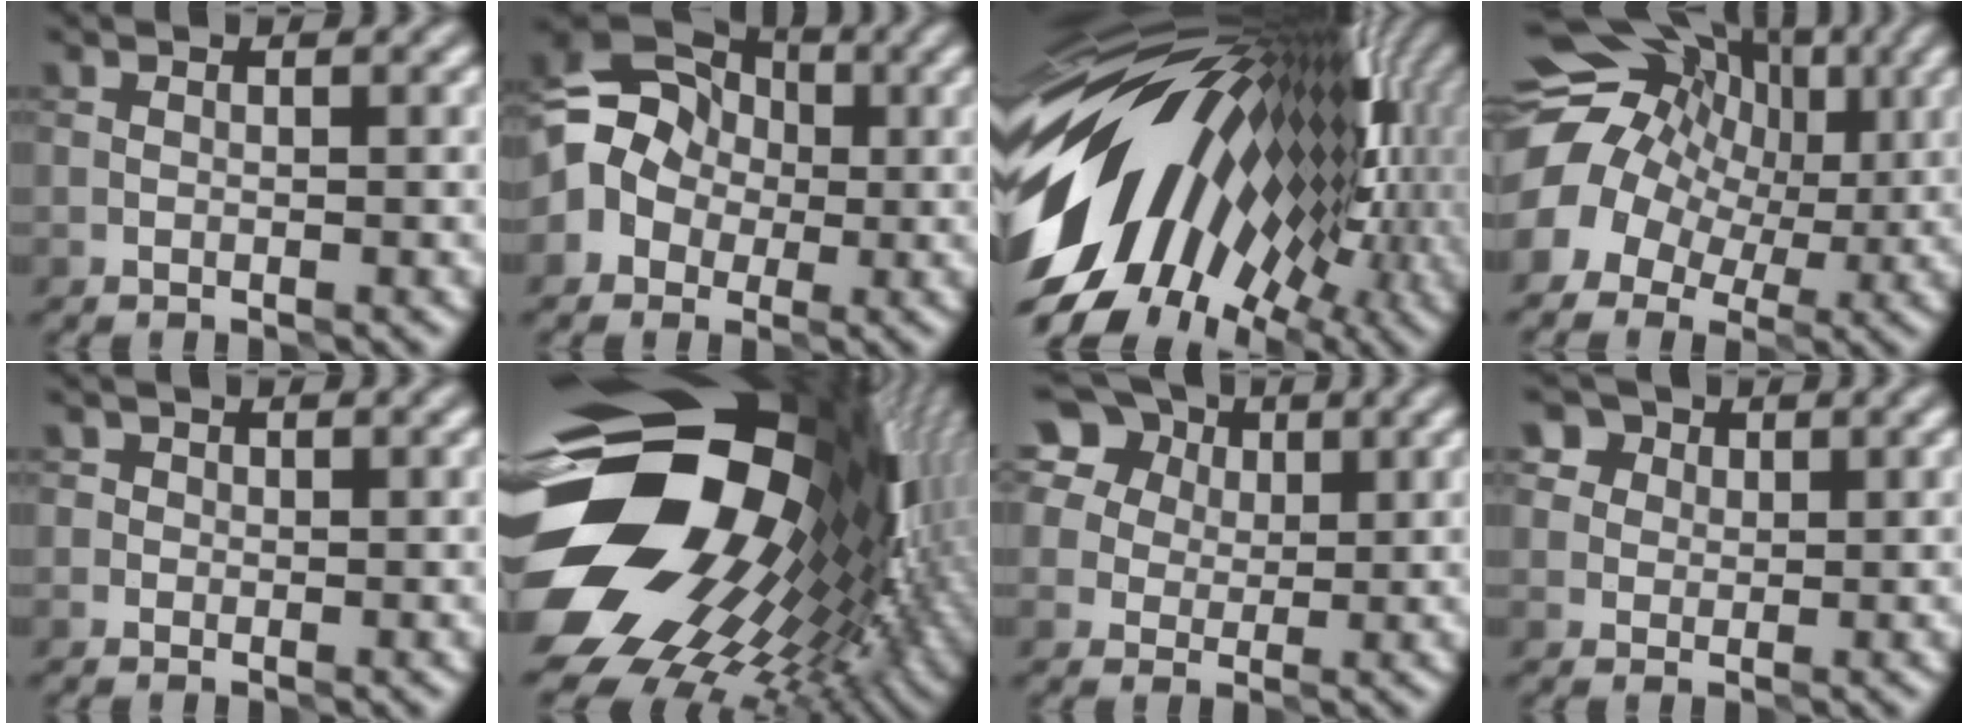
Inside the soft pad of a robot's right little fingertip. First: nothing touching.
{"total": 6.9, "force": [-0.6, 6.1, 3.2], "torque": [-0.053, 0.008, -0.032]}
{"total": 18.5, "force": [-0.6, 10.4, 15.3], "torque": [-0.270, -0.002, -0.024]}
{"total": 13.4, "force": [1.1, 11.1, 7.5], "torque": [-0.130, 0.026, 0.000]}
{"total": 1.5, "force": [0.6, 1.3, 0.4], "torque": [0.008, 0.006, 0.001]}
{"total": 20.6, "force": [-2.0, 14.4, 14.5], "torque": [-0.296, -0.032, -0.027]}
{"total": 14.7, "force": [7.6, 10.5, 6.8], "torque": [-0.177, 0.050, 0.124]}
{"total": 6.9, "force": [3.9, 4.9, 2.8], "torque": [-0.062, 0.012, 0.056]}